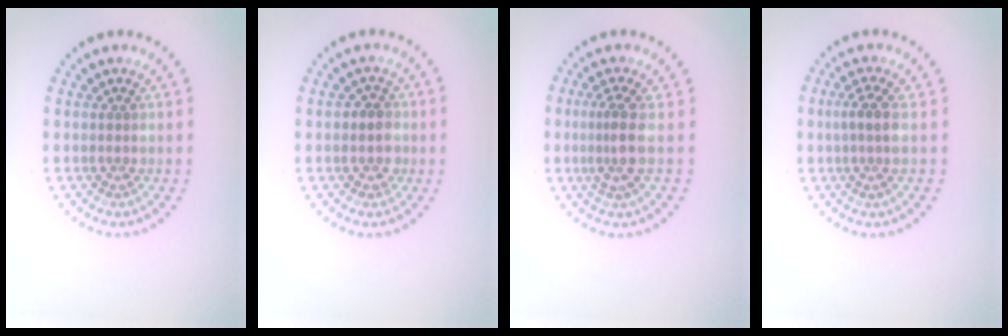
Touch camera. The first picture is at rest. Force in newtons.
{"total": 2.0, "press": 1.9, "slide": 0.5}
{"total": 2.6, "press": 2.0, "slide": 1.6}
{"total": 2.2, "press": 1.8, "slide": 1.4}